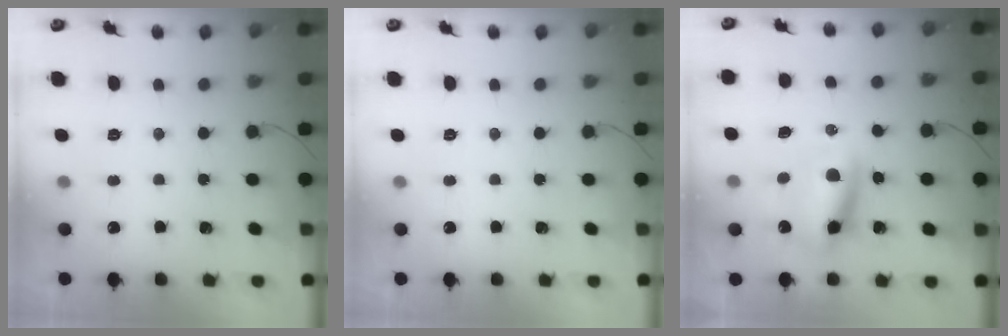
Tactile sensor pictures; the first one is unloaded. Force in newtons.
{"total": 0.0}
{"total": 10.0, "press": 9.7, "slide": 2.7}